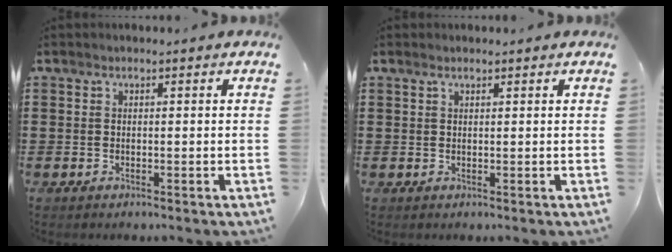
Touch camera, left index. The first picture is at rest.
{"total": 0.7, "force": [0.5, 0.2, 0.4], "torque": [-0.009, 0.002, 0.010]}